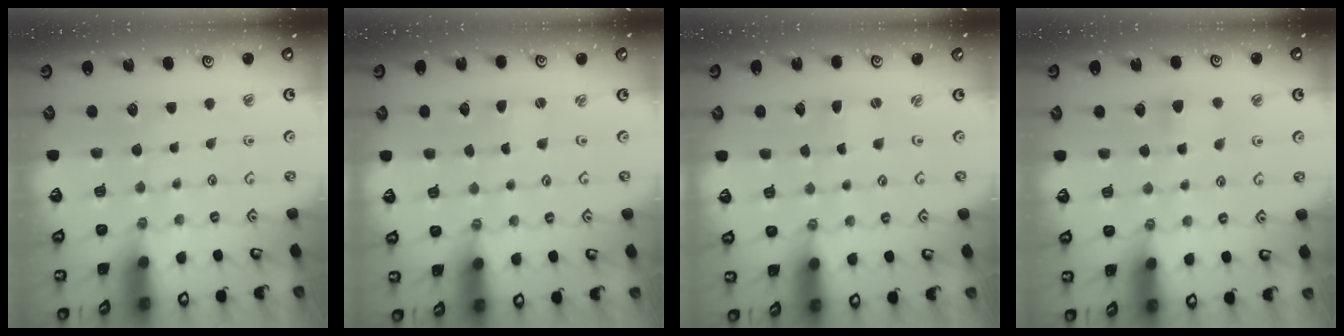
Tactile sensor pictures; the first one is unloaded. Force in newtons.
{"total": 0.5, "press": 0.5, "slide": 0.1}
{"total": 0.0}
{"total": 4.5, "press": 4.4, "slide": 0.8}